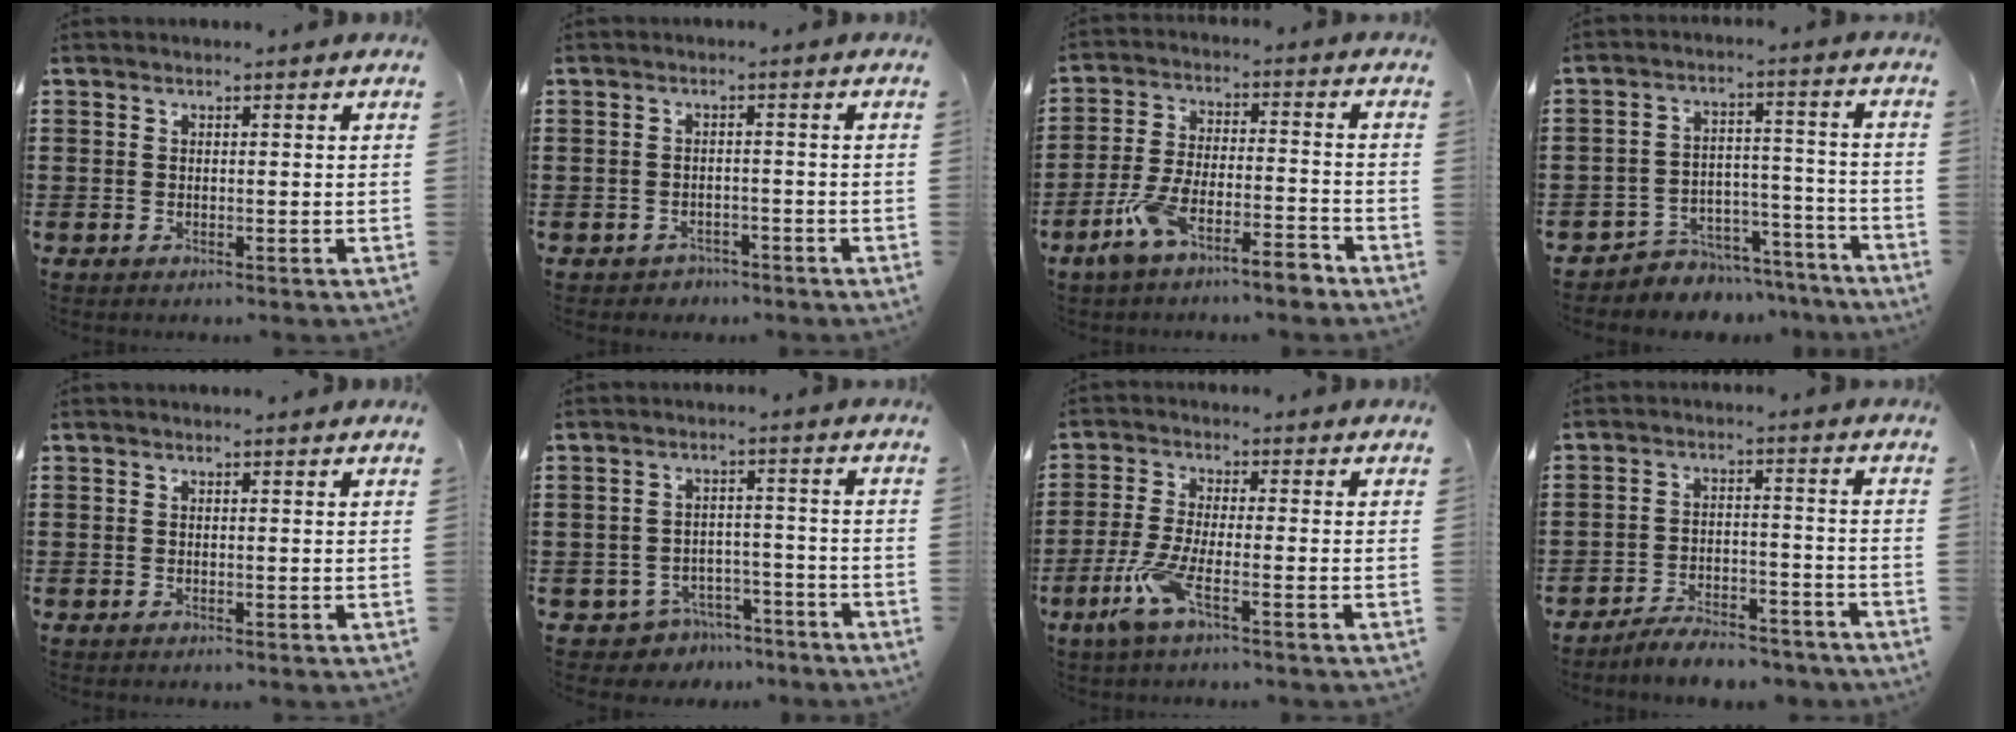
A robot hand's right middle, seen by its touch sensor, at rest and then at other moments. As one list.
[{"total": 1.7, "force": [-1.6, 0.6, -0.1], "torque": [-0.006, 0.000, -0.035]}, {"total": 8.1, "force": [-6.5, 1.2, 4.7], "torque": [-0.108, -0.003, -0.129]}, {"total": 5.5, "force": [-5.1, 2.0, 0.1], "torque": [-0.003, 0.022, -0.102]}, {"total": 0.0}, {"total": 4.0, "force": [-3.9, 1.2, 0.2], "torque": [-0.020, 0.004, -0.082]}, {"total": 5.9, "force": [-3.0, 1.0, 5.0], "torque": [-0.126, -0.017, -0.061]}, {"total": 5.3, "force": [-5.2, 0.6, 0.9], "torque": [-0.014, 0.007, -0.102]}]